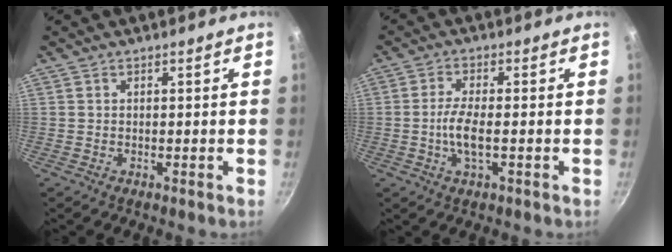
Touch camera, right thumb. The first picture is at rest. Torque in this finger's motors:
{"motor_torque": [-0.34, 0.50, 0.85, 0.08, 0.19]}